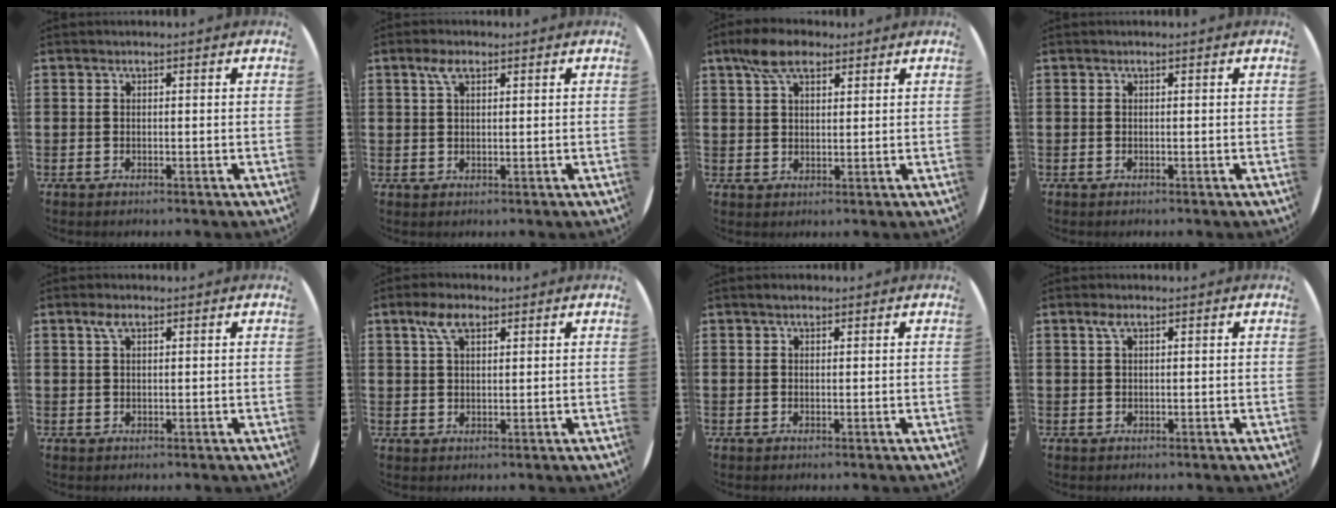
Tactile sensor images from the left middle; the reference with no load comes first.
{"total": 2.7, "force": [1.6, 1.3, 1.7], "torque": [-0.038, 0.007, 0.029]}
{"total": 5.6, "force": [3.7, 3.0, 3.0], "torque": [-0.061, 0.007, 0.068]}
{"total": 0.0}
{"total": 2.0, "force": [1.1, 1.0, 1.3], "torque": [-0.022, 0.003, 0.019]}
{"total": 4.4, "force": [2.7, 2.2, 2.6], "torque": [-0.051, 0.005, 0.047]}
{"total": 0.9, "force": [0.7, 0.4, 0.5], "torque": [-0.002, 0.002, 0.010]}
{"total": 1.5, "force": [0.7, 0.7, 1.1], "torque": [-0.026, 0.005, 0.013]}